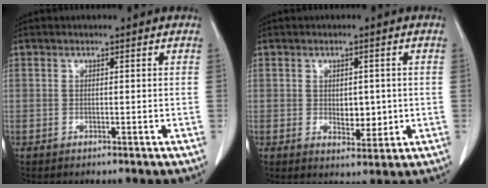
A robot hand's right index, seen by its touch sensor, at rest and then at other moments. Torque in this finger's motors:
{"motor_torque": [0.21, -0.09, 0.10, 0.03]}